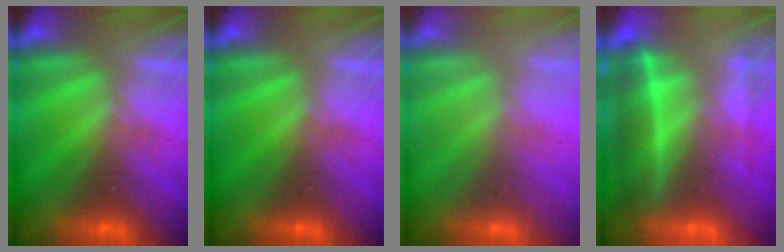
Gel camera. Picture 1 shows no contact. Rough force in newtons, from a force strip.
{"total": 0.0}
{"total": 2.4}
{"total": 7.3}